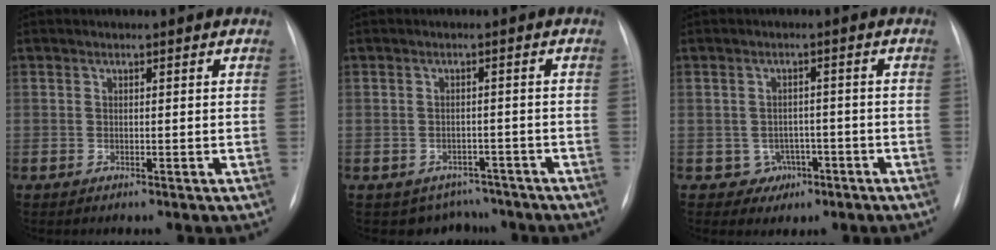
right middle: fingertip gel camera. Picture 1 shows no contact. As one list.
[{"total": 5.2, "force": [-4.3, 2.9, -0.3], "torque": [0.016, 0.019, -0.052]}, {"total": 3.2, "force": [-1.4, 2.9, 0.3], "torque": [0.004, 0.013, -0.010]}]